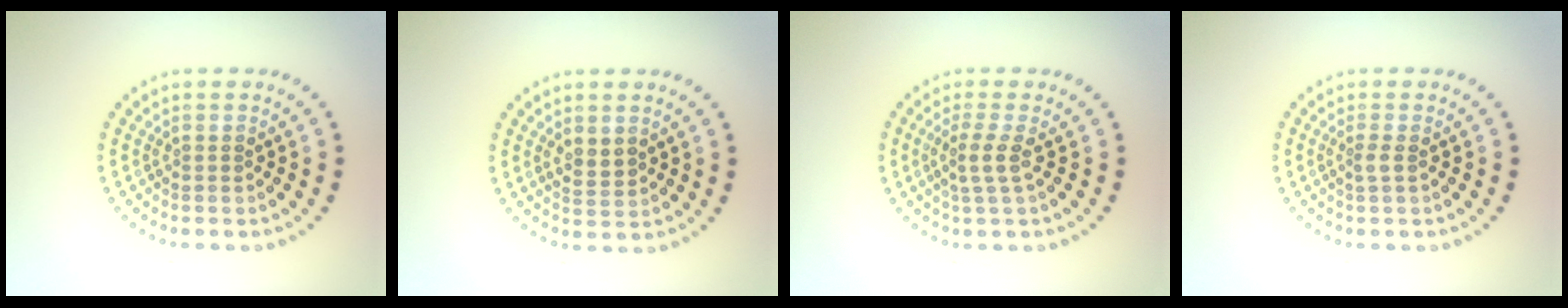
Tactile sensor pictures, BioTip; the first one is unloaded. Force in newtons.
{"total": 1.9, "press": 1.8, "slide": 0.5}
{"total": 2.1, "press": 1.5, "slide": 1.4}
{"total": 0.9, "press": 0.7, "slide": 0.6}